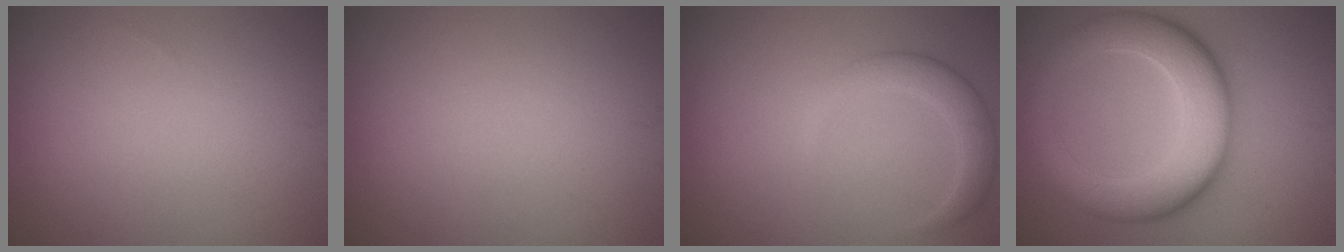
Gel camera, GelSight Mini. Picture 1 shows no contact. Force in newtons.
{"total": 0.0}
{"total": 2.7, "press": 2.7, "slide": 0.1}
{"total": 9.1, "press": 9.1, "slide": 0.4}